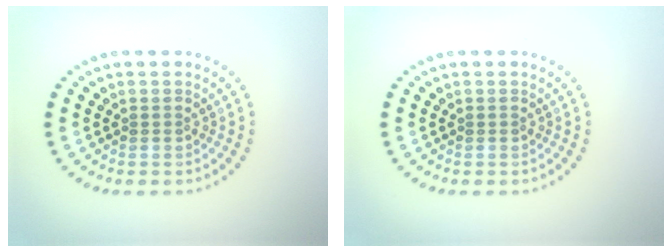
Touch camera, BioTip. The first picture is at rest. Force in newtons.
{"total": 0.0}